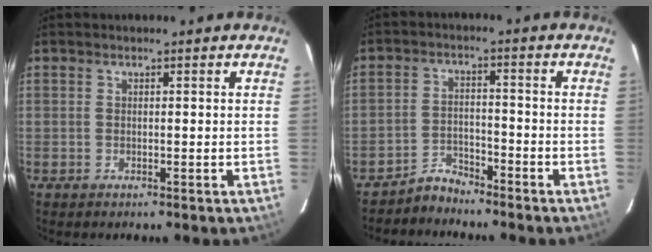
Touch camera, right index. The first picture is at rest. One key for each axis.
{"total": 4.1, "fx": -3.9, "fy": 1.2, "fz": -0.2, "tx": -0.002, "ty": 0.015, "tz": -0.071}